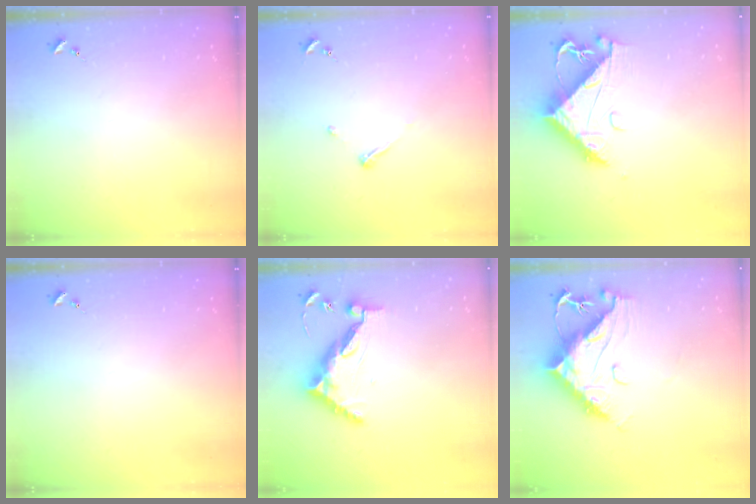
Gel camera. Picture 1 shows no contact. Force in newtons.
{"total": 4.5, "press": 4.5, "slide": 0.4}
{"total": 10.1, "press": 10.0, "slide": 1.0}
{"total": 0.0}
{"total": 10.3, "press": 10.2, "slide": 1.0}
{"total": 14.6, "press": 14.5, "slide": 1.5}